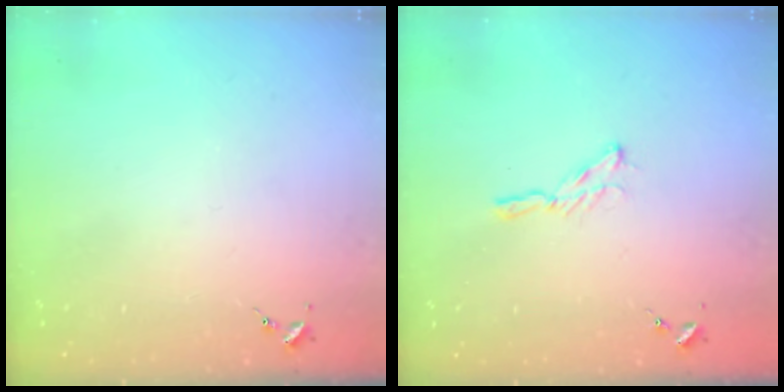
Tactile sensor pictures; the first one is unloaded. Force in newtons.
{"total": 5.3, "press": 5.3, "slide": 0.5}